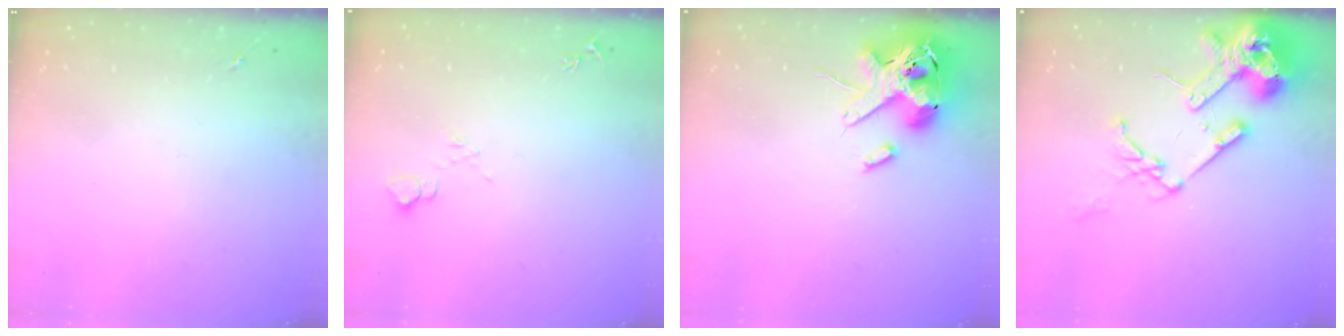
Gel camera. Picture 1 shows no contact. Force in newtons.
{"total": 6.7, "press": 6.7, "slide": 0.8}
{"total": 16.4, "press": 16.2, "slide": 2.7}
{"total": 17.6, "press": 17.4, "slide": 2.3}